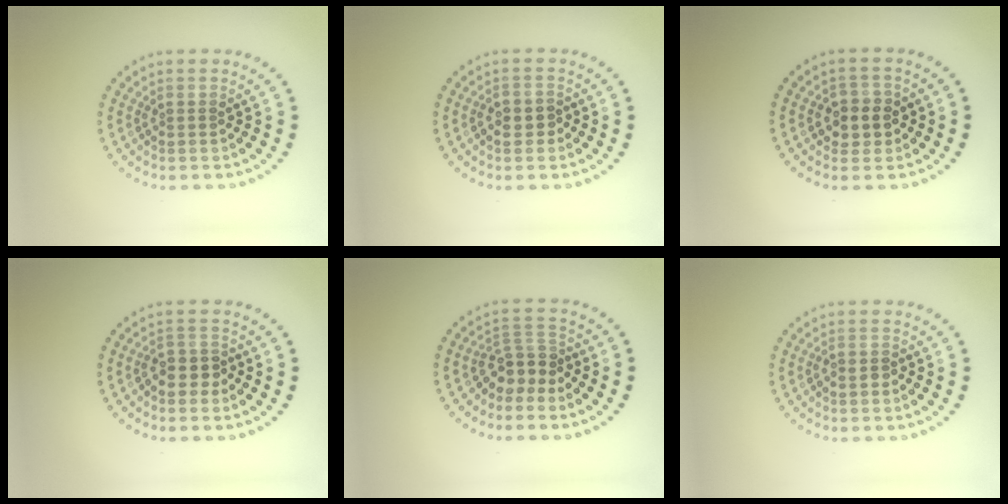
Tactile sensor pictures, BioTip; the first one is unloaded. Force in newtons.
{"total": 1.5, "press": 1.3, "slide": 0.6}
{"total": 2.7, "press": 2.6, "slide": 0.6}
{"total": 2.4, "press": 2.2, "slide": 1.0}
{"total": 3.0, "press": 2.3, "slide": 1.9}
{"total": 0.9, "press": 0.7, "slide": 0.6}